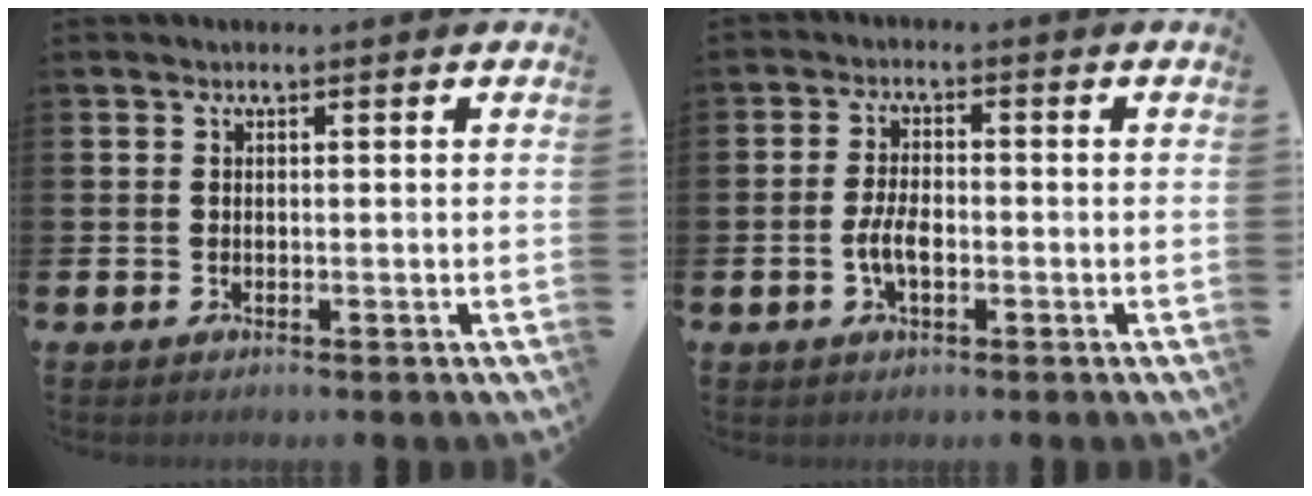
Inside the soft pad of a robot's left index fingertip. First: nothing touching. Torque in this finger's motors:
{"motor_torque": [0.70, 0.09, 0.15, 0.10]}